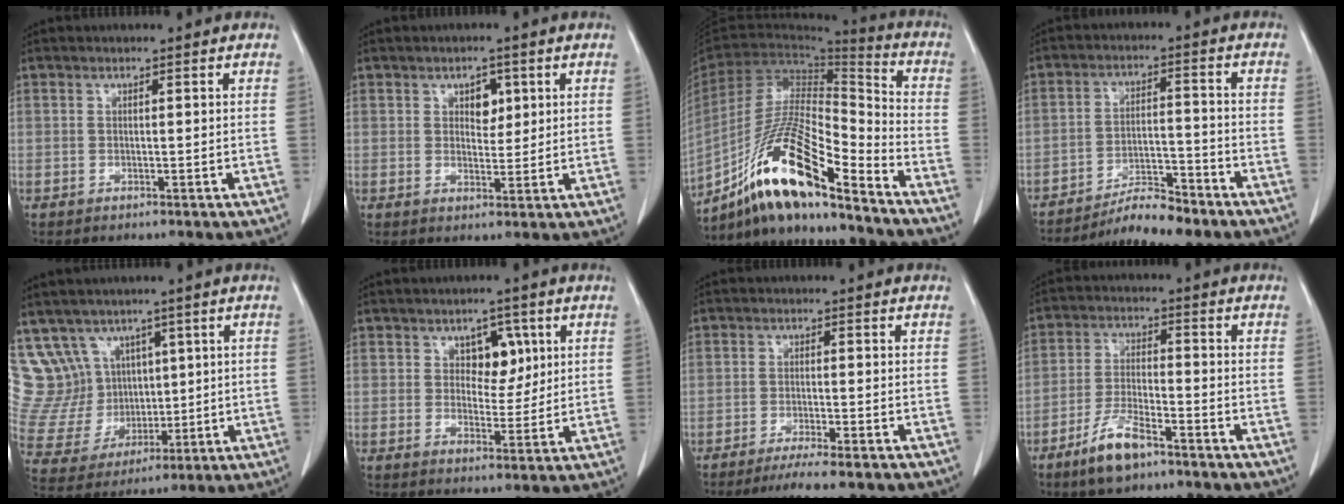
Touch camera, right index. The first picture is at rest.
{"total": 3.3, "force": [1.3, 2.1, 2.2], "torque": [-0.027, 0.003, 0.021]}
{"total": 18.1, "force": [-13.0, 1.9, 12.4], "torque": [-0.249, -0.007, -0.241]}
{"total": 7.7, "force": [-7.0, 0.7, 3.1], "torque": [-0.049, -0.002, -0.117]}
{"total": 13.3, "force": [7.2, 10.9, 2.7], "torque": [-0.085, 0.064, 0.176]}
{"total": 4.8, "force": [1.8, 3.2, 3.2], "torque": [-0.038, 0.007, 0.030]}
{"total": 6.7, "force": [-5.5, -0.1, 3.8], "torque": [-0.049, -0.014, -0.087]}
{"total": 7.3, "force": [-5.1, 1.9, 4.9], "torque": [-0.104, -0.008, -0.097]}